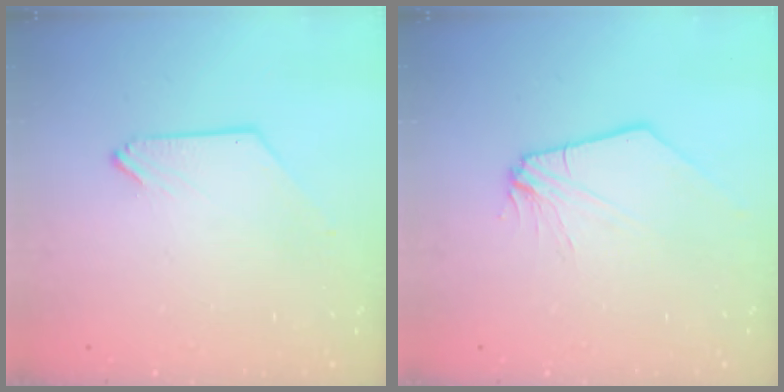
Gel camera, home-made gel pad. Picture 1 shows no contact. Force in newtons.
{"total": 0.0}